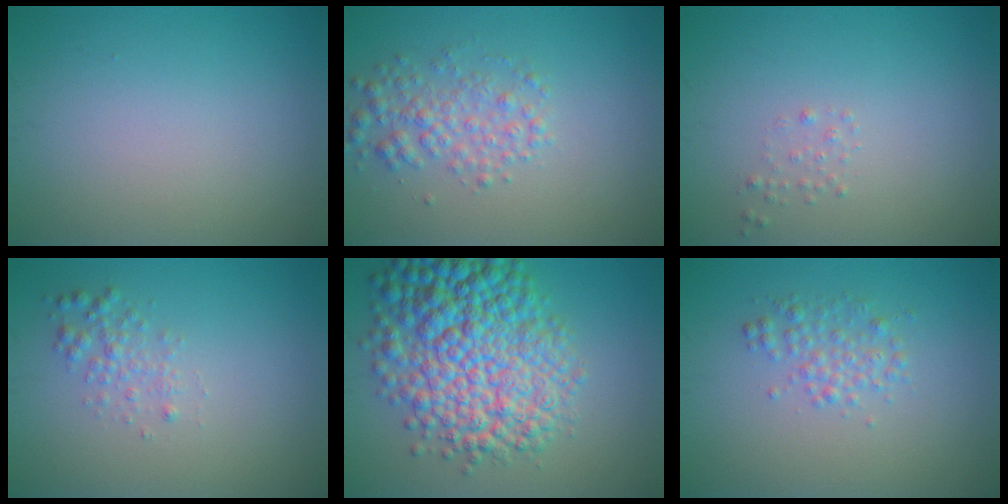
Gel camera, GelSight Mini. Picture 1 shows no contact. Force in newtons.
{"total": 2.9, "press": 2.9, "slide": 0.1}
{"total": 0.6, "press": 0.6, "slide": 0.1}
{"total": 1.7, "press": 1.7, "slide": 0.0}
{"total": 11.1, "press": 11.1, "slide": 0.2}
{"total": 2.0, "press": 2.0, "slide": 0.1}